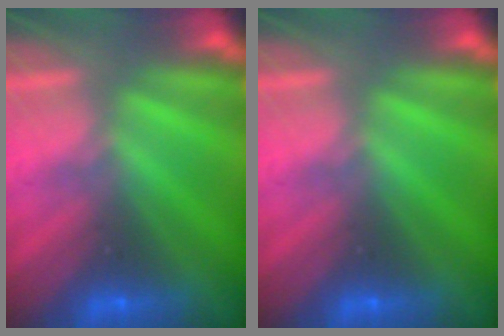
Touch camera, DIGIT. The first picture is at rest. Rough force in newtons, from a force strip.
{"total": 0.0}